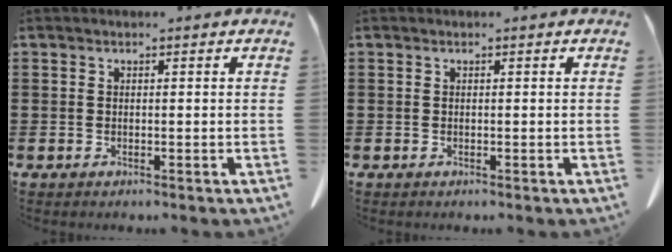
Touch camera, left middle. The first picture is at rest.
{"total": 0.0}